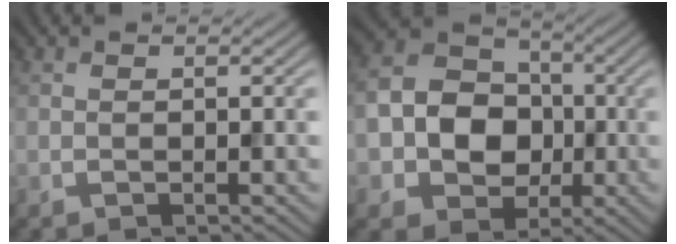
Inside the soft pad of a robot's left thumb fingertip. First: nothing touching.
{"total": 10.3, "force": [-1.5, 8.3, 5.9], "torque": [-0.126, -0.007, -0.047]}